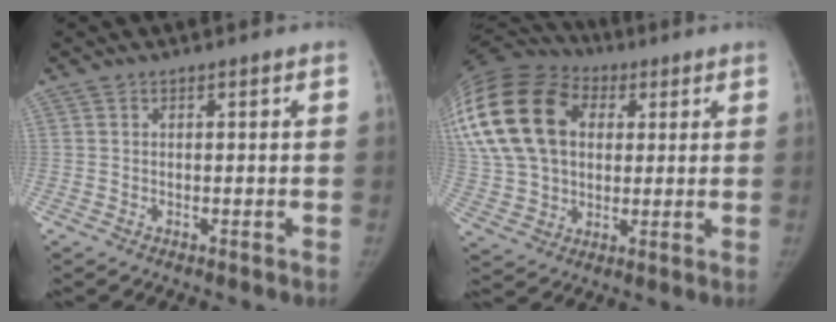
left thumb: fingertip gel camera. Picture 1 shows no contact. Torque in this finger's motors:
{"motor_torque": [1.87, 2.00, 2.53, -0.24, 0.77]}